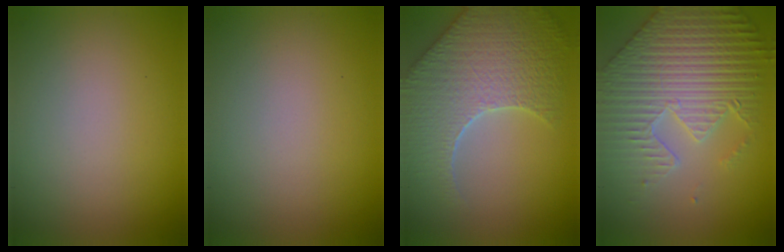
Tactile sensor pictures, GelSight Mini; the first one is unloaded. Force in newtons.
{"total": 0.0}
{"total": 8.9, "press": 6.4, "slide": 6.2}
{"total": 8.1, "press": 6.4, "slide": 5.0}